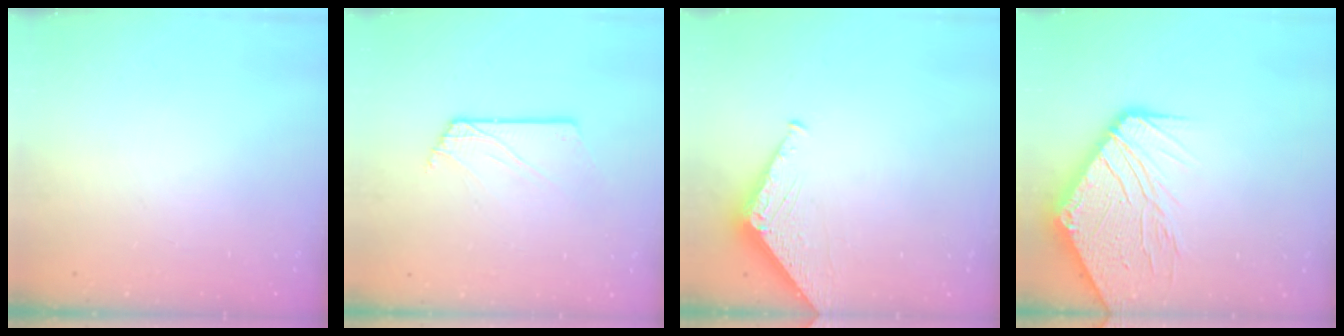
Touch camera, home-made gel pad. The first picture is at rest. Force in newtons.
{"total": 2.6, "press": 2.6, "slide": 0.3}
{"total": 3.8, "press": 3.8, "slide": 0.5}
{"total": 17.5, "press": 17.4, "slide": 2.2}